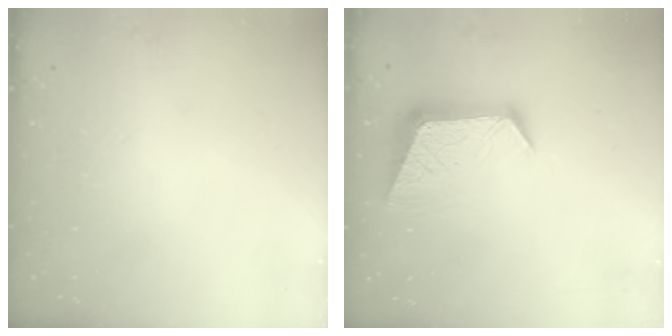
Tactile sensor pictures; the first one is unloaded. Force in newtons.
{"total": 10.4, "press": 10.3, "slide": 1.1}